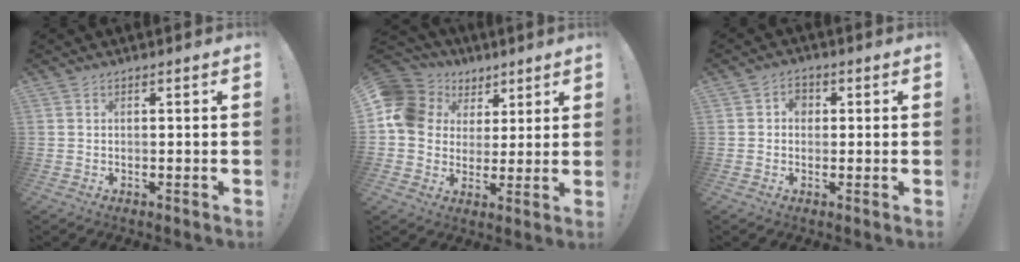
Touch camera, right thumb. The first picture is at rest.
{"total": 12.4, "force": [4.0, 10.6, 5.1], "torque": [-0.083, -0.016, 0.084]}
{"total": 3.6, "force": [0.1, 2.9, 2.2], "torque": [-0.030, 0.003, -0.001]}